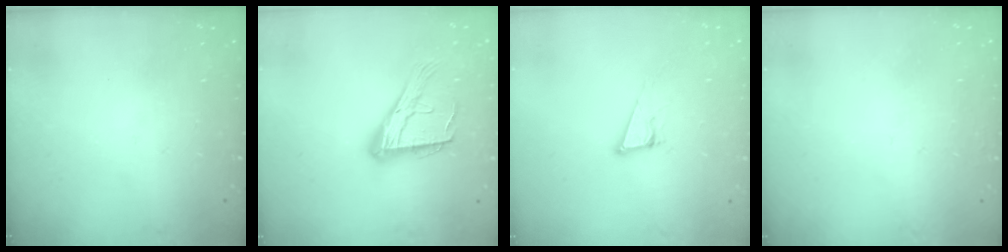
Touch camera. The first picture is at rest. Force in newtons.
{"total": 16.9, "press": 16.8, "slide": 1.8}
{"total": 9.8, "press": 9.2, "slide": 3.3}
{"total": 1.8, "press": 1.7, "slide": 0.4}